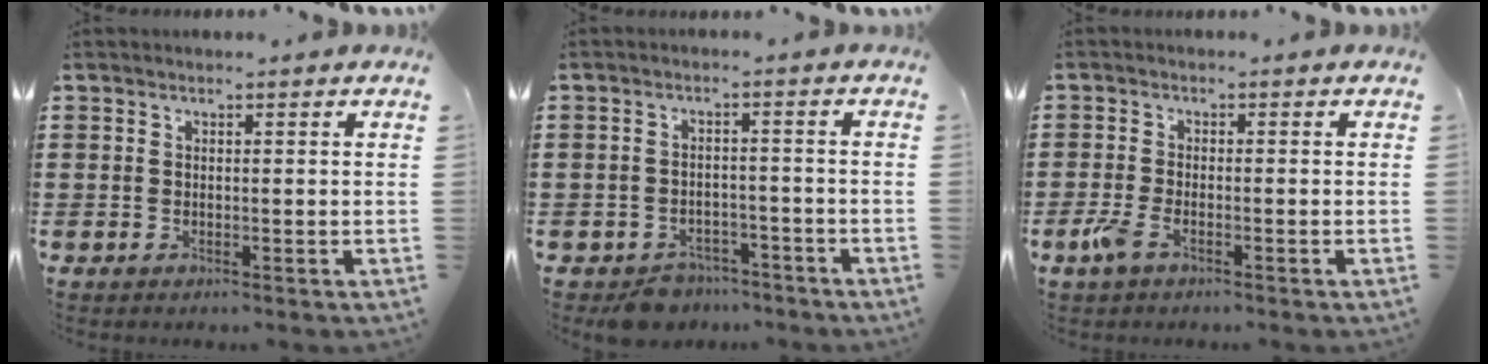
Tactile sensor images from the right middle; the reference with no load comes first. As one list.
[{"total": 3.5, "force": [-3.3, 1.2, 0.0], "torque": [-0.007, 0.005, -0.068]}, {"total": 2.9, "force": [-1.7, 1.0, 2.2], "torque": [-0.065, -0.009, -0.038]}]